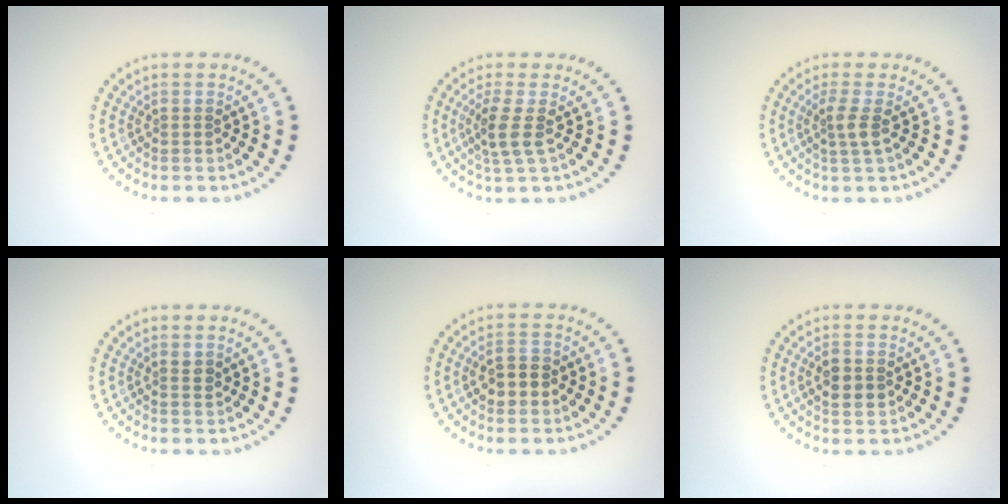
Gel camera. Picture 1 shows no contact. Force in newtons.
{"total": 2.5, "press": 2.0, "slide": 1.6}
{"total": 1.8, "press": 1.4, "slide": 1.2}
{"total": 0.8, "press": 0.7, "slide": 0.4}
{"total": 2.5, "press": 2.5, "slide": 0.1}
{"total": 2.1, "press": 2.1, "slide": 0.2}